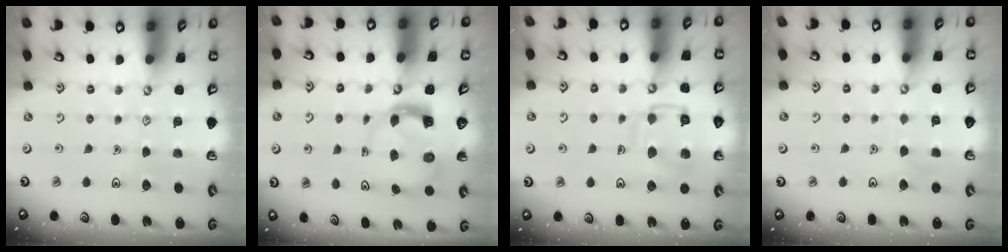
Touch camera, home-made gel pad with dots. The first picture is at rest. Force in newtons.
{"total": 4.0, "press": 4.0, "slide": 0.5}
{"total": 11.2, "press": 11.2, "slide": 1.0}
{"total": 3.0, "press": 3.0, "slide": 0.1}